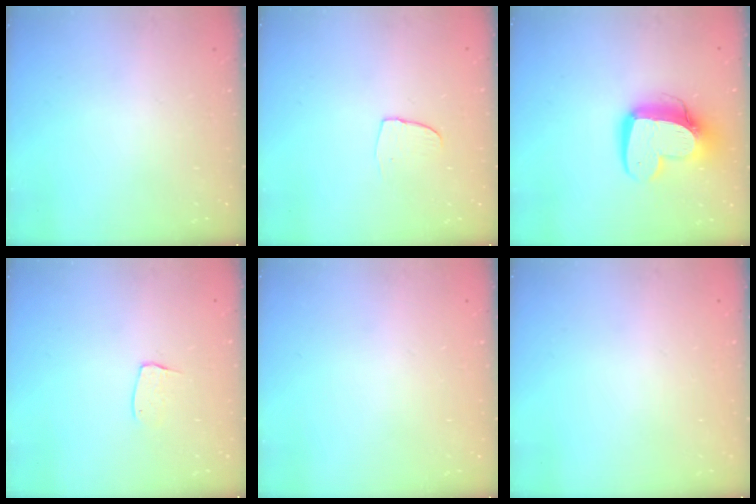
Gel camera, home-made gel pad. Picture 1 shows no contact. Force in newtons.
{"total": 4.2, "press": 4.2, "slide": 0.3}
{"total": 14.6, "press": 14.6, "slide": 1.4}
{"total": 5.6, "press": 5.6, "slide": 0.3}
{"total": 0.0}
{"total": 0.0}